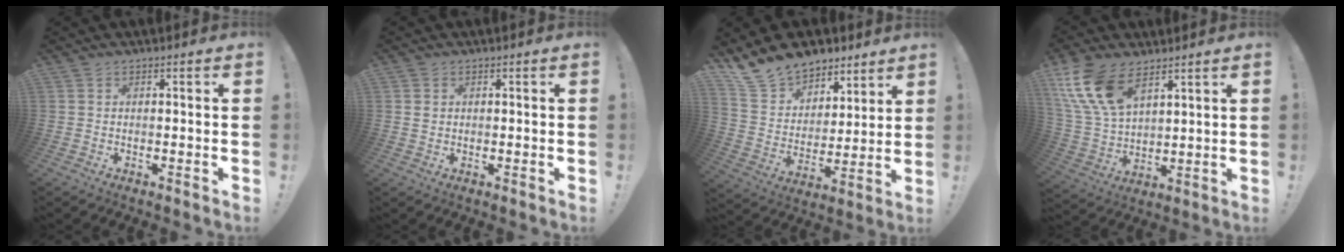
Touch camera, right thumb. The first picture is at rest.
{"total": 1.3, "force": [0.6, 1.1, 0.2], "torque": [0.004, 0.001, 0.009]}
{"total": 15.0, "force": [12.2, 8.2, 3.1], "torque": [-0.071, -0.091, 0.233]}
{"total": 15.2, "force": [9.0, 8.1, 9.2], "torque": [-0.205, -0.043, 0.170]}